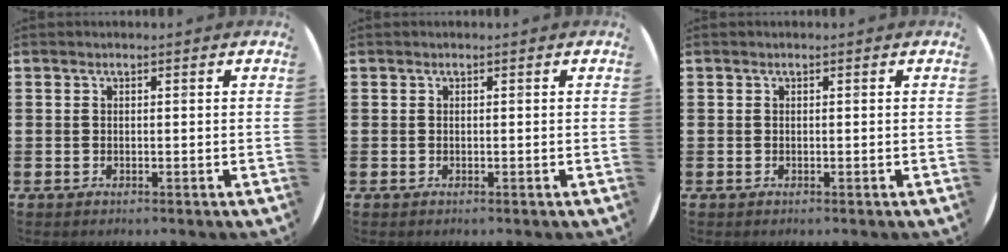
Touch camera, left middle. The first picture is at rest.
{"total": 0.0}
{"total": 0.0}